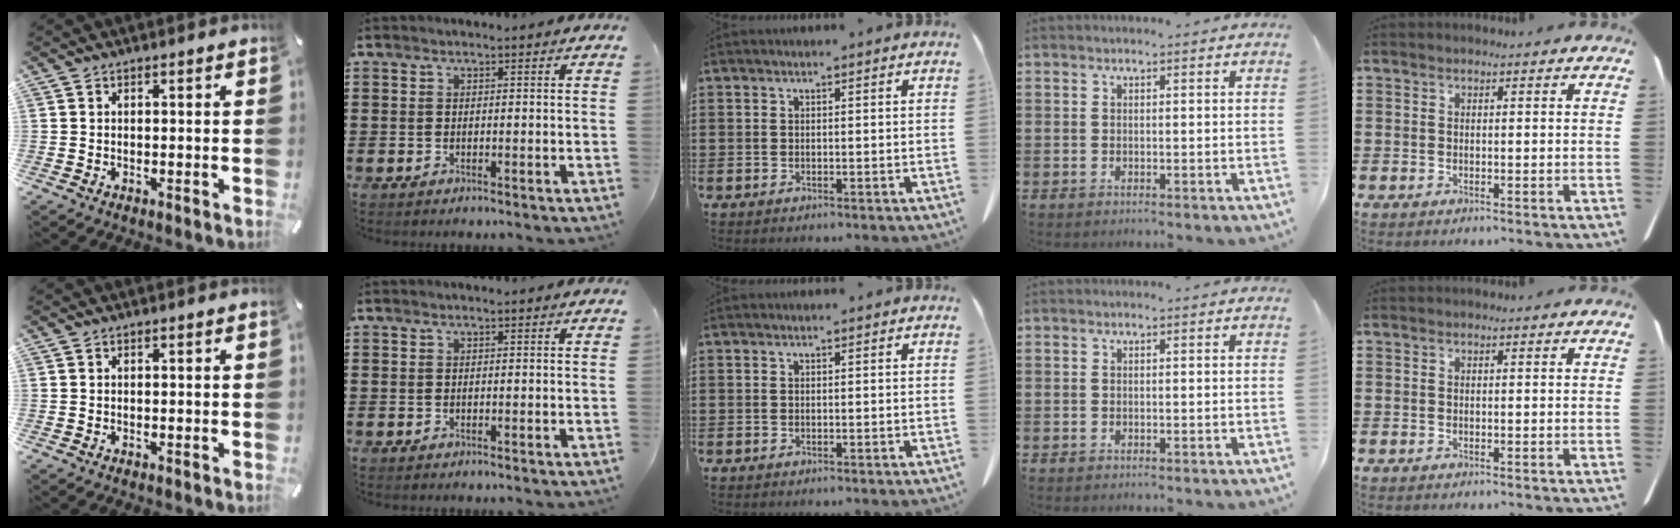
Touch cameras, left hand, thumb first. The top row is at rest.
{}